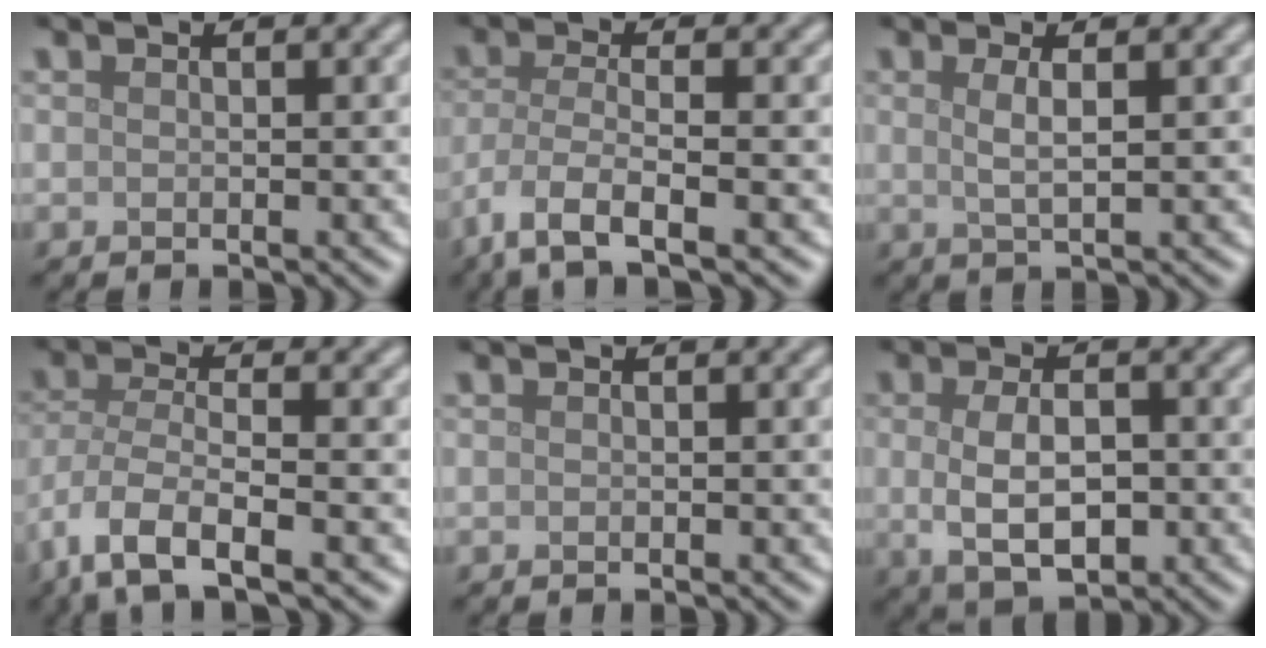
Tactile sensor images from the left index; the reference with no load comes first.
{"total": 5.8, "force": [-3.4, 1.6, 4.5], "torque": [-0.092, -0.010, -0.073]}
{"total": 2.1, "force": [0.6, 0.6, 1.9], "torque": [-0.032, -0.002, 0.008]}
{"total": 6.8, "force": [-3.6, 2.6, 5.1], "torque": [-0.108, -0.010, -0.077]}
{"total": 0.0}
{"total": 5.2, "force": [-0.5, 2.9, 4.4], "torque": [-0.083, -0.008, -0.007]}